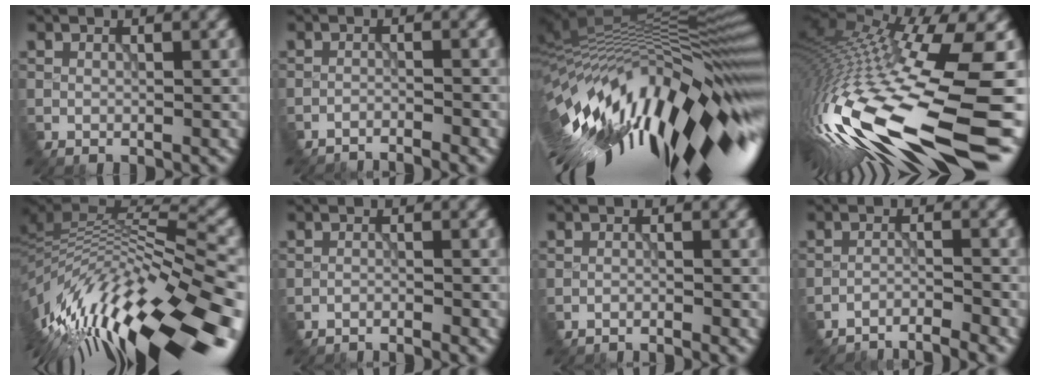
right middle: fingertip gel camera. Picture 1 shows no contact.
{"total": 4.0, "force": [-4.0, 0.1, 0.6], "torque": [-0.019, 0.001, -0.065]}
{"total": 16.7, "force": [-4.1, 5.2, 15.3], "torque": [-0.248, 0.000, -0.074]}
{"total": 18.2, "force": [-4.3, 3.8, 17.3], "torque": [-0.346, -0.025, -0.066]}
{"total": 14.4, "force": [-6.2, 4.8, 12.0], "torque": [-0.228, 0.016, -0.096]}
{"total": 3.1, "force": [-3.0, 0.0, 0.5], "torque": [-0.015, 0.003, -0.050]}
{"total": 2.7, "force": [-2.7, 0.0, 0.5], "torque": [-0.014, 0.004, -0.045]}
{"total": 4.7, "force": [-4.6, 0.3, 0.9], "torque": [-0.017, 0.003, -0.076]}